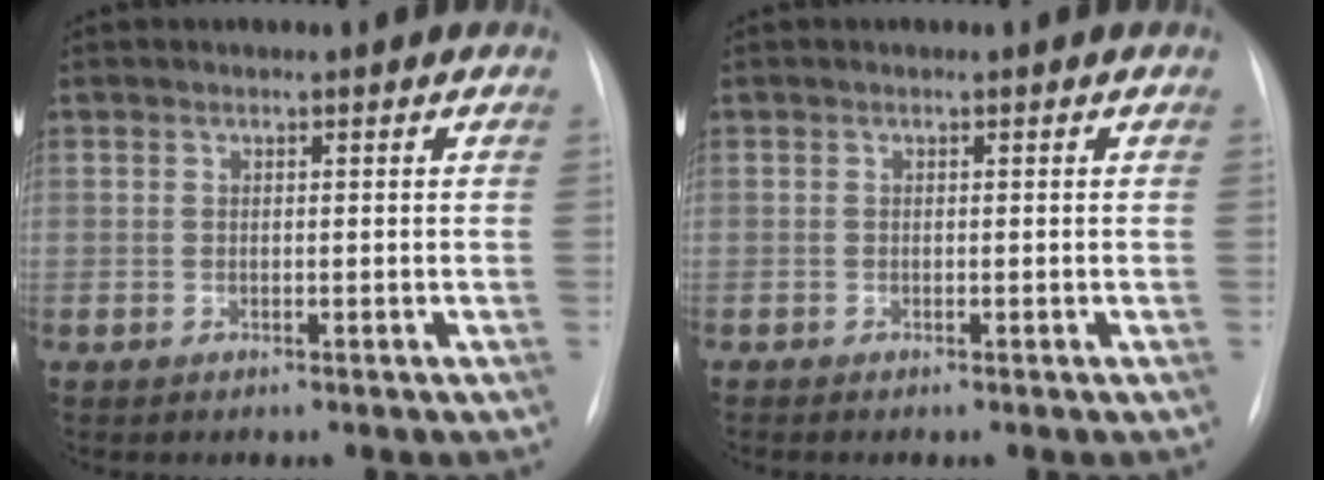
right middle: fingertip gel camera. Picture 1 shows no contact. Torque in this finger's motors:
{"motor_torque": [0.37, -0.50, 0.06, 0.01]}